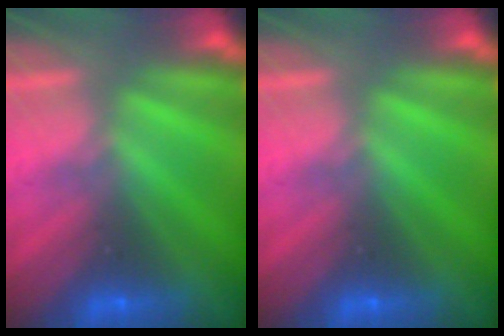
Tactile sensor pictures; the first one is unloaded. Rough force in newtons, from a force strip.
{"total": 0.0}